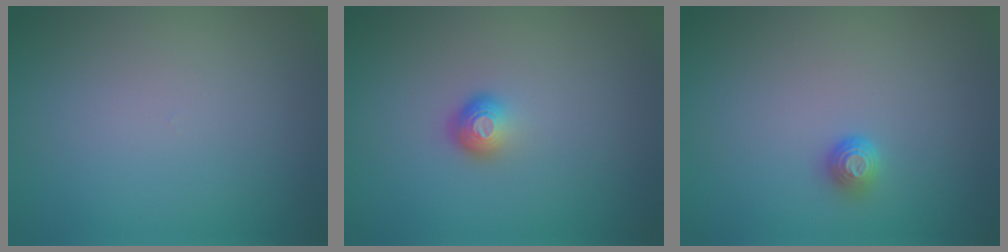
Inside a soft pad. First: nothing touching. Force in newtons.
{"total": 1.8, "press": 1.2, "slide": 1.3}
{"total": 1.2, "press": 1.0, "slide": 0.6}